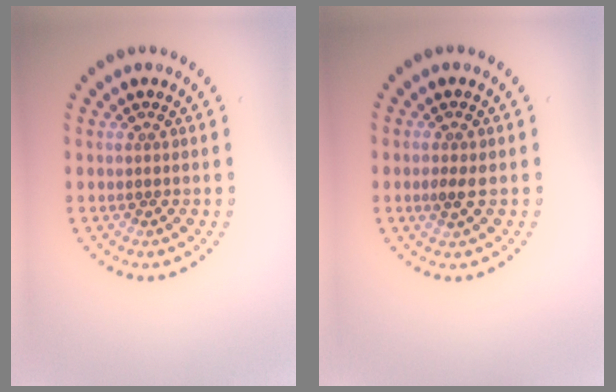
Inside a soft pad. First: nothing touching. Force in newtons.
{"total": 1.3, "press": 1.3, "slide": 0.3}